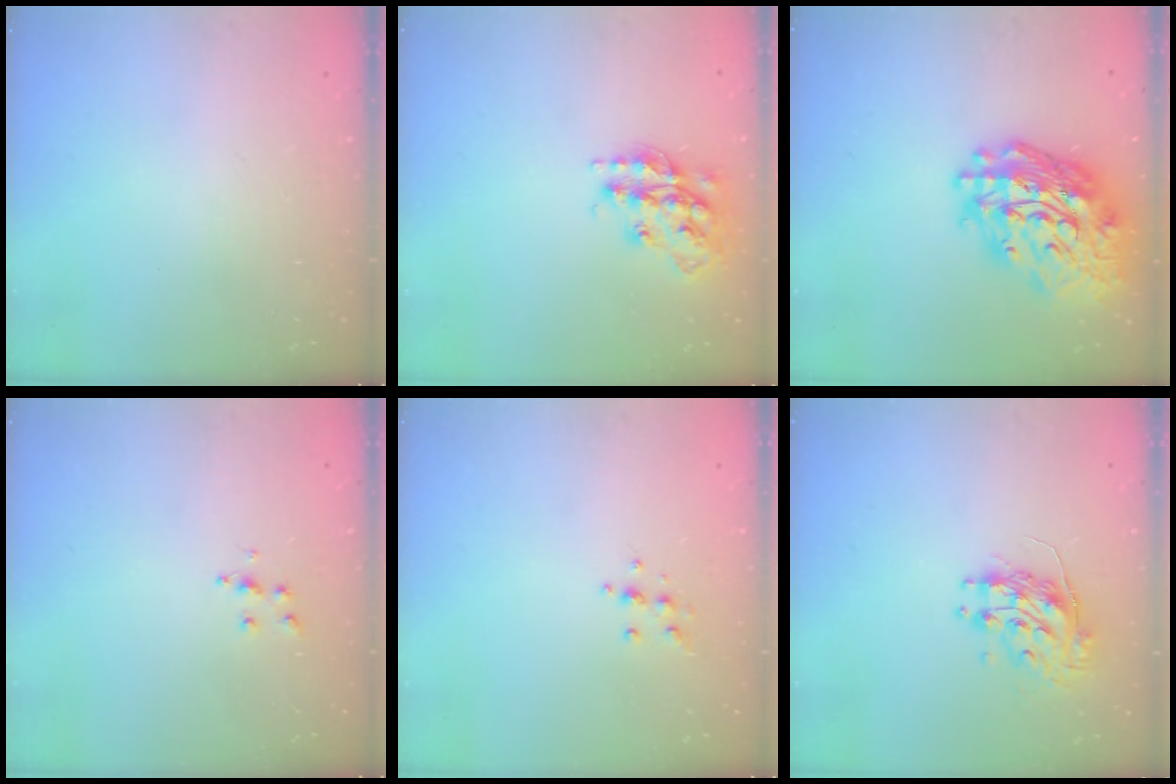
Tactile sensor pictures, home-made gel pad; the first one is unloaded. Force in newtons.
{"total": 15.2, "press": 15.2, "slide": 0.8}
{"total": 24.3, "press": 24.2, "slide": 2.6}
{"total": 5.9, "press": 5.9, "slide": 0.3}
{"total": 6.2, "press": 6.1, "slide": 0.7}
{"total": 9.8, "press": 9.8, "slide": 0.7}